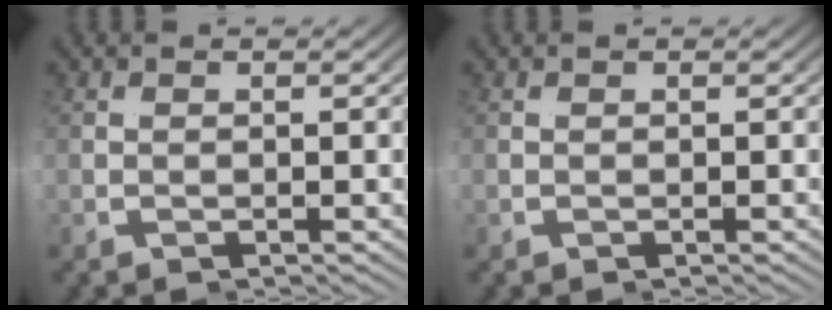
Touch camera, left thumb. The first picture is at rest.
{"total": 0.0}